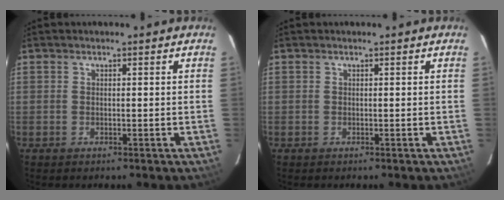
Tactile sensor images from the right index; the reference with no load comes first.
{"total": 0.0}